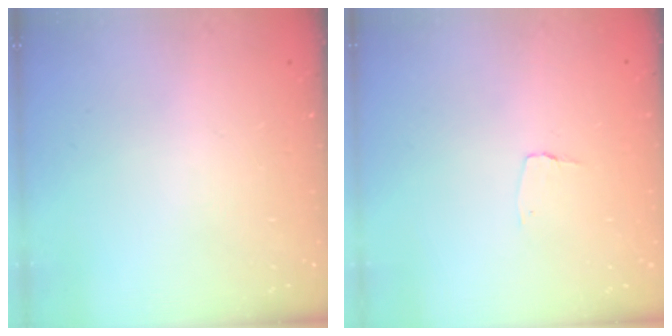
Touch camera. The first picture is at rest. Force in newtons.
{"total": 2.6, "press": 2.6, "slide": 0.2}